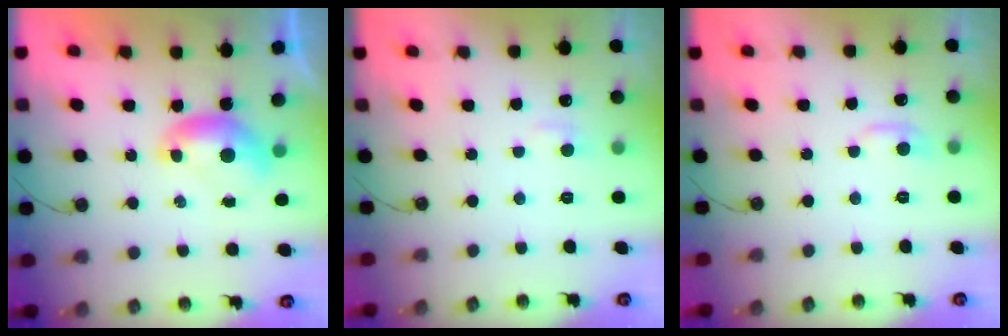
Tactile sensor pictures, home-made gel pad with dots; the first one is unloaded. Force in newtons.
{"total": 1.4, "press": 1.3, "slide": 0.6}
{"total": 1.0, "press": 0.4, "slide": 0.9}